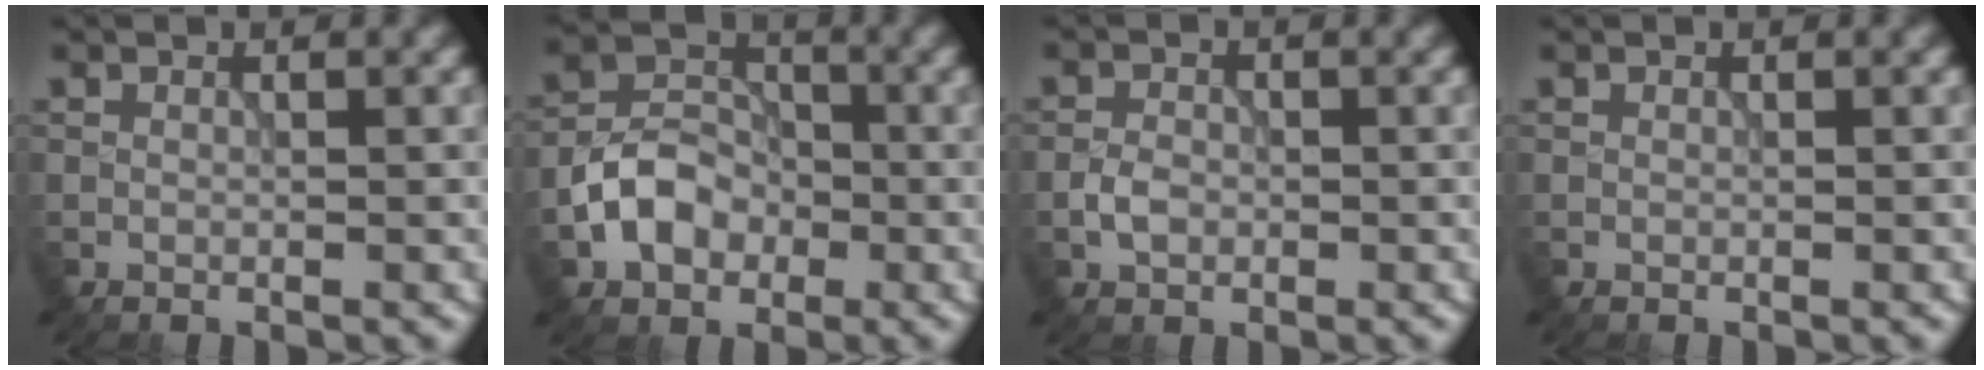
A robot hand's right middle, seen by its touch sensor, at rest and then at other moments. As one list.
[{"total": 4.8, "force": [-1.8, 3.7, 2.5], "torque": [-0.043, 0.006, -0.038]}, {"total": 1.8, "force": [-0.6, 1.4, 1.1], "torque": [-0.021, 0.002, -0.016]}, {"total": 0.0}]